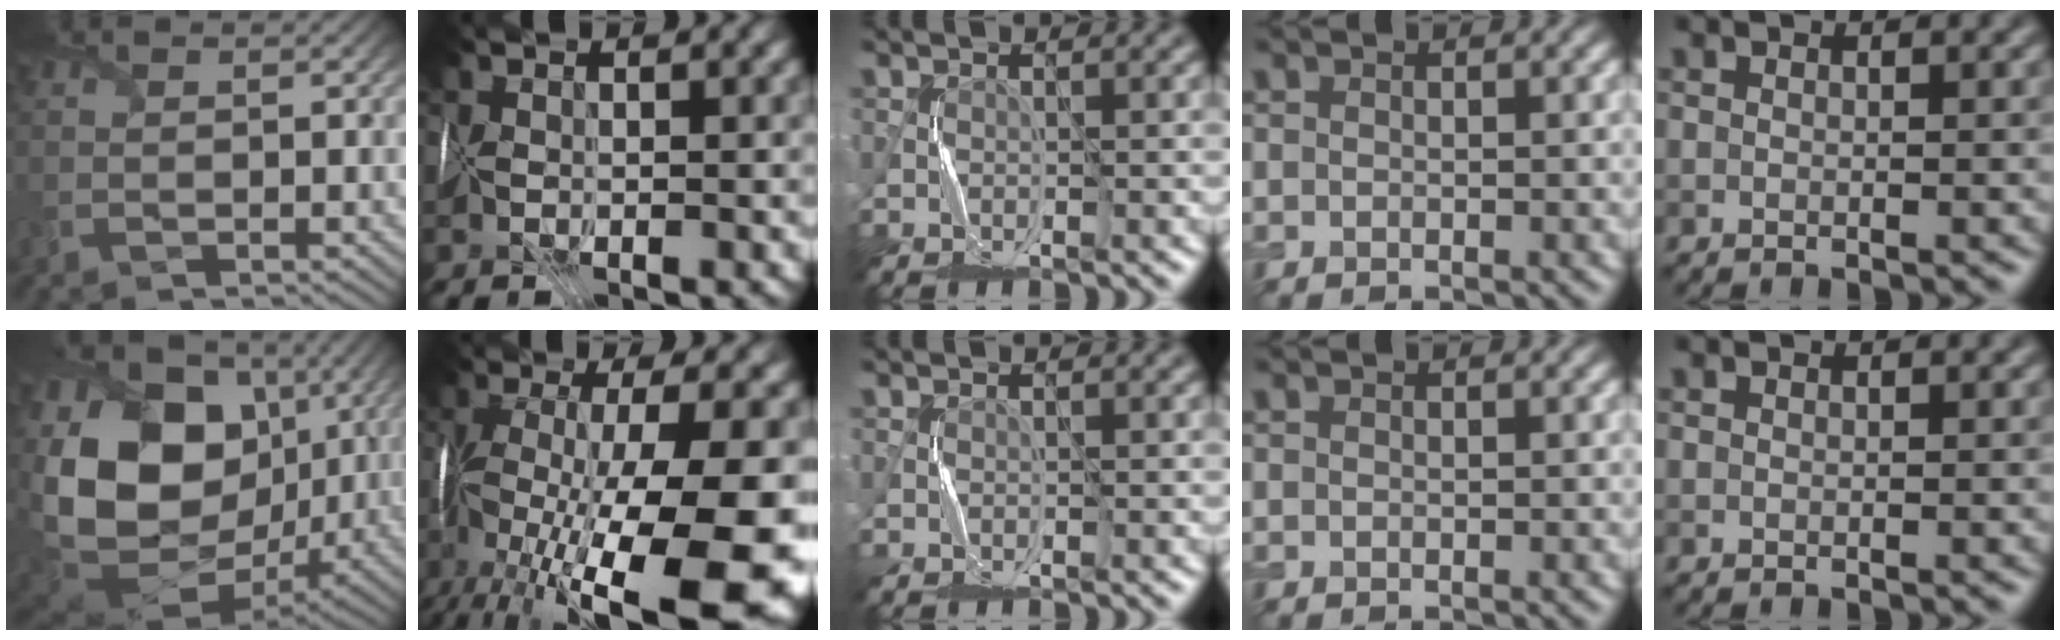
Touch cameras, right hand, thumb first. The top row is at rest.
{"thumb": {"total": 20.7, "force": [3.1, 15.7, 13.1], "torque": [-0.329, -0.015, 0.083]}, "index": {"total": 15.9, "force": [-5.9, 5.0, 13.9], "torque": [-0.242, -0.011, -0.088]}}